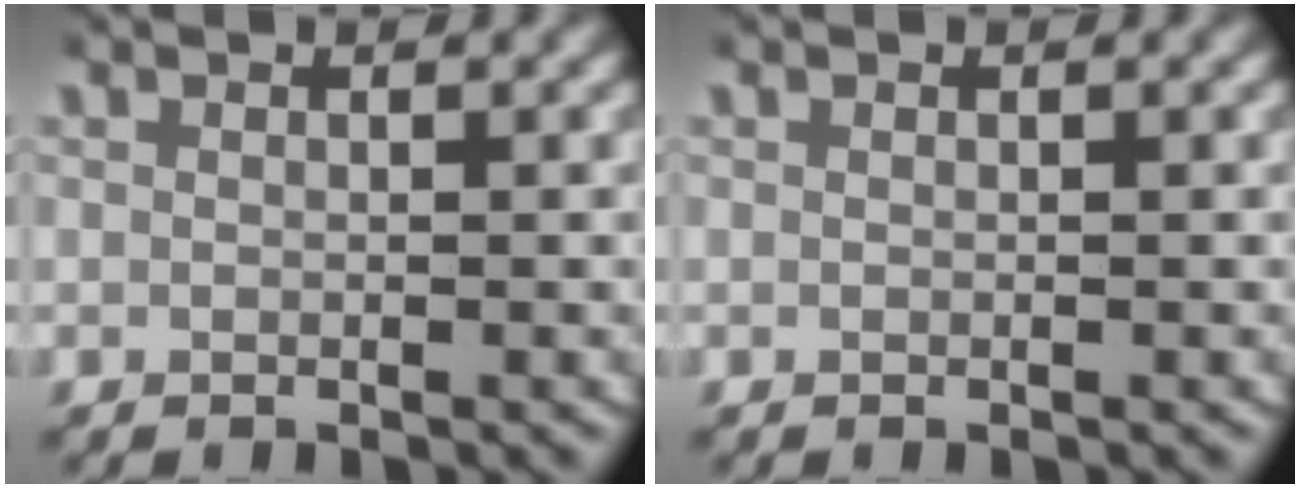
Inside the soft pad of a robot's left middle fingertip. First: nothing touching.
{"total": 0.0}